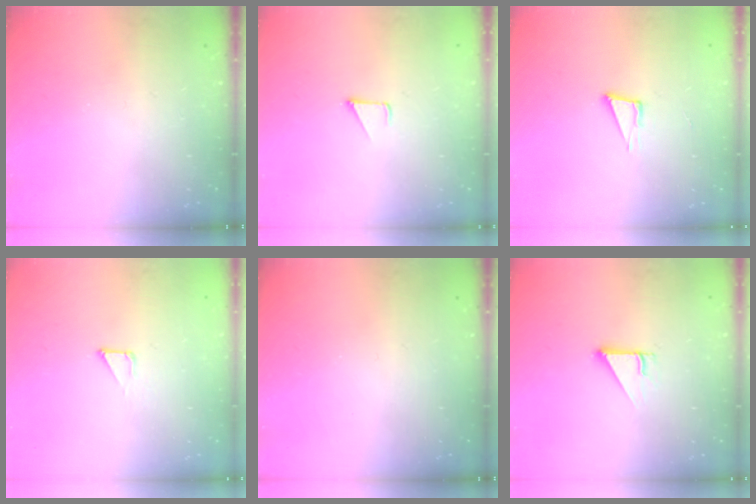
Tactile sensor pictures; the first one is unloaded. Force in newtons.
{"total": 1.2, "press": 1.2, "slide": 0.1}
{"total": 5.1, "press": 3.9, "slide": 3.2}
{"total": 1.2, "press": 1.2, "slide": 0.0}
{"total": 0.0}
{"total": 2.5, "press": 2.5, "slide": 0.2}